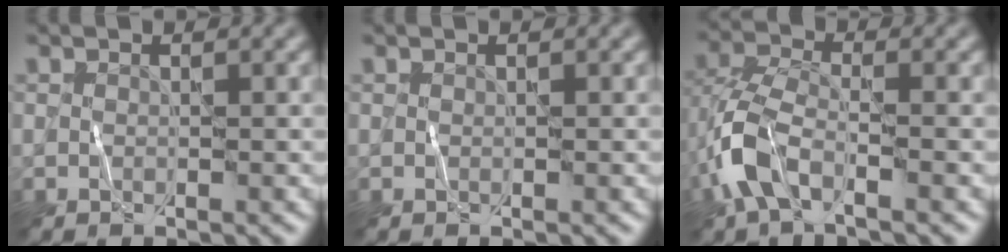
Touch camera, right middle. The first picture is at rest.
{"total": 0.0}
{"total": 5.0, "force": [-2.5, 2.2, 3.7], "torque": [-0.091, 0.004, -0.063]}